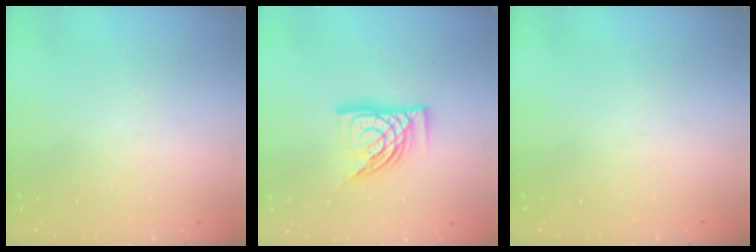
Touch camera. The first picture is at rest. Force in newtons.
{"total": 14.0, "press": 13.9, "slide": 1.6}
{"total": 0.0}